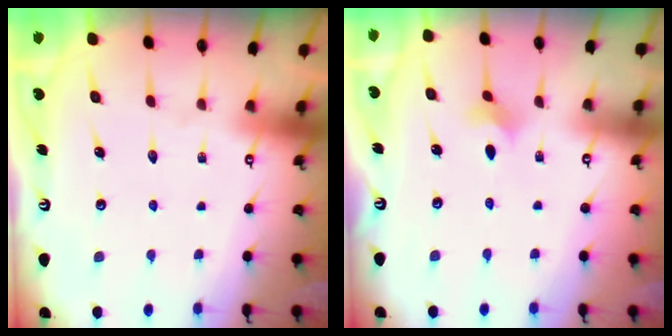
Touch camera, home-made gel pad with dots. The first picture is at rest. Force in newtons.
{"total": 3.1, "press": 3.1, "slide": 0.6}